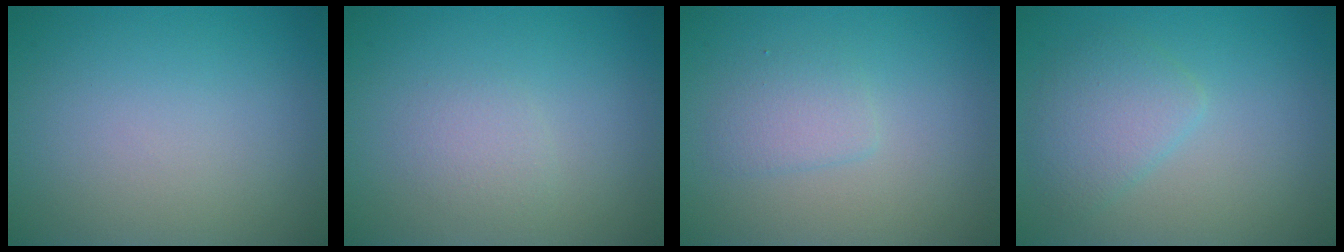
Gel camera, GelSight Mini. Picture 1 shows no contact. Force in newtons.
{"total": 1.3, "press": 1.3, "slide": 0.2}
{"total": 1.7, "press": 1.7, "slide": 0.1}
{"total": 2.9, "press": 2.9, "slide": 0.0}